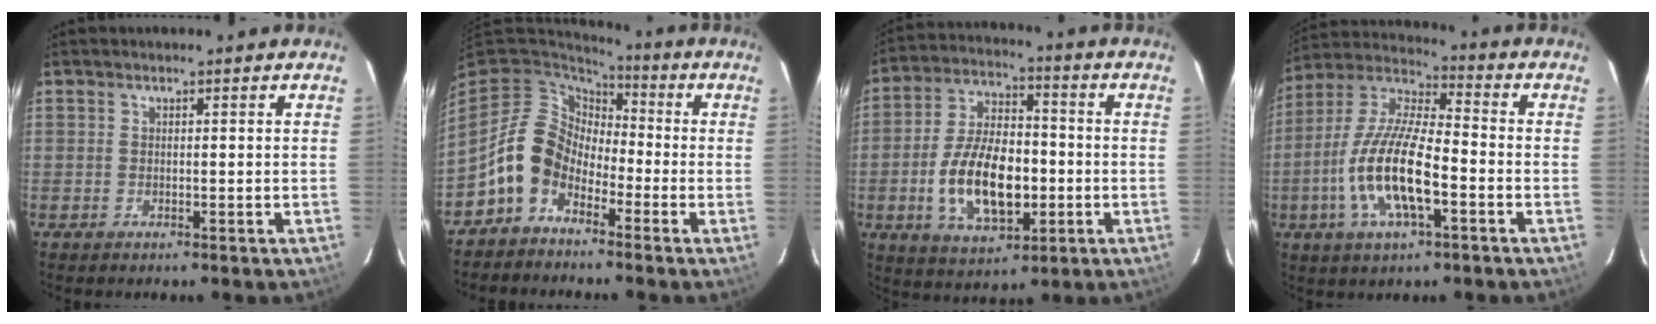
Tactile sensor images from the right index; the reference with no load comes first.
{"total": 10.5, "force": [-5.1, 7.8, 4.8], "torque": [-0.099, 0.029, -0.109]}
{"total": 15.7, "force": [-3.5, 8.3, 12.9], "torque": [-0.257, 0.006, -0.049]}
{"total": 16.0, "force": [-5.1, 5.3, 14.3], "torque": [-0.294, -0.008, -0.101]}